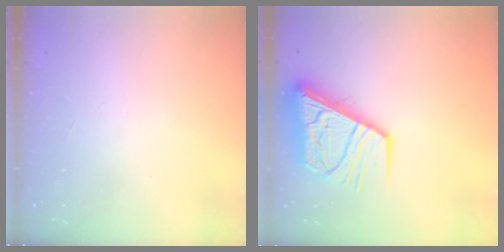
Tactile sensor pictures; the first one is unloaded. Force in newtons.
{"total": 13.5, "press": 13.4, "slide": 1.4}